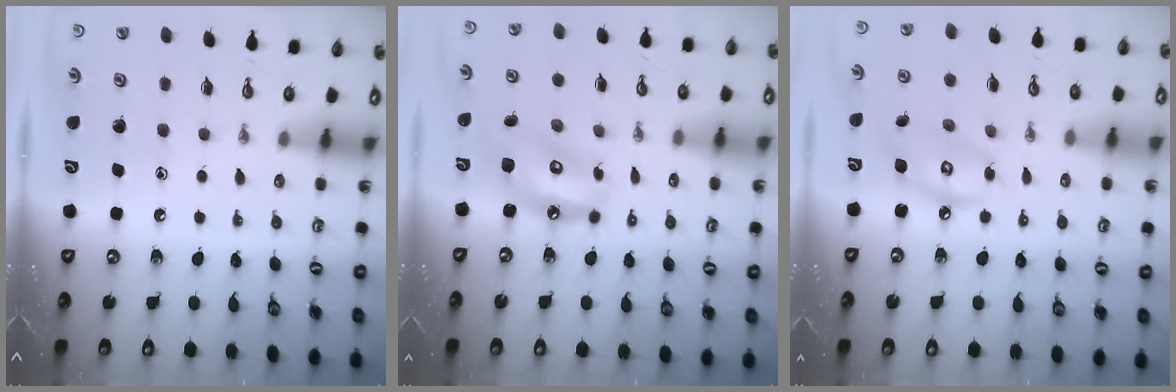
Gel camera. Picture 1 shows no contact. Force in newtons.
{"total": 11.3, "press": 11.3, "slide": 1.0}
{"total": 8.7, "press": 8.7, "slide": 0.7}